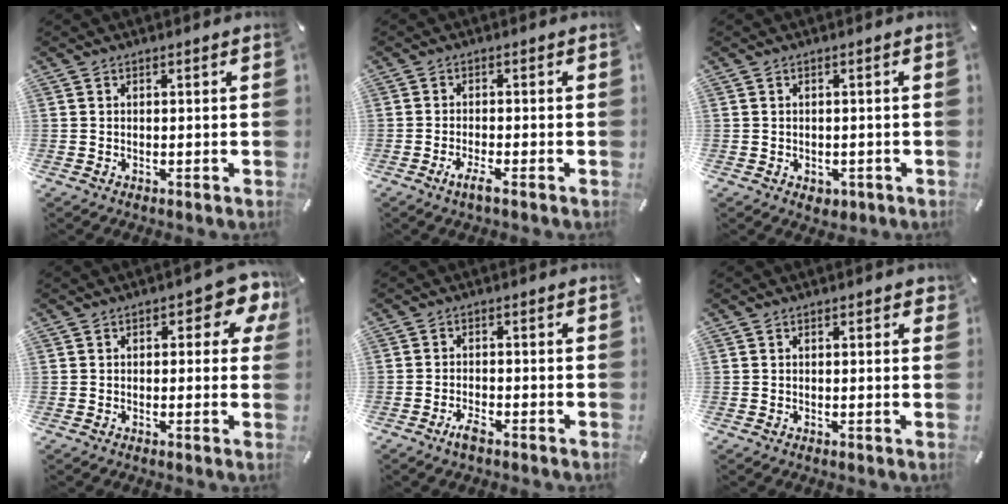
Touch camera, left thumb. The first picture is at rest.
{"total": 3.5, "force": [-2.1, 0.6, 2.8], "torque": [-0.056, -0.002, -0.039]}
{"total": 2.0, "force": [-0.9, 1.6, 0.8], "torque": [-0.014, 0.003, -0.017]}
{"total": 6.5, "force": [2.2, 3.1, 5.3], "torque": [-0.066, -0.007, 0.030]}
{"total": 2.9, "force": [-2.2, 1.1, 1.6], "torque": [-0.032, 0.009, -0.042]}
{"total": 1.0, "force": [0.3, 0.5, 0.9], "torque": [-0.008, 0.002, 0.001]}